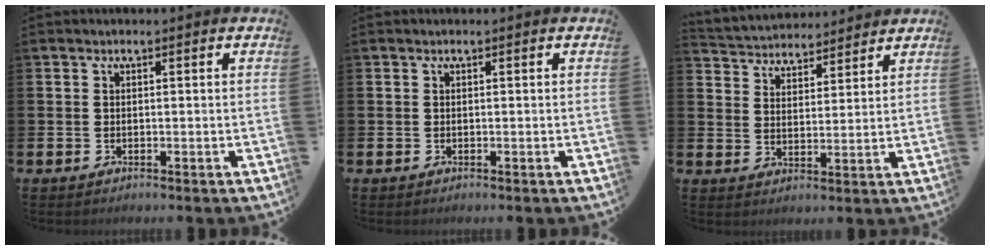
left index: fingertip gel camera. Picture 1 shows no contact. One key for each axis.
{"total": 0.0}
{"total": 4.5, "fx": 4.3, "fy": 1.2, "fz": -0.5, "tx": -0.015, "ty": -0.028, "tz": 0.075}